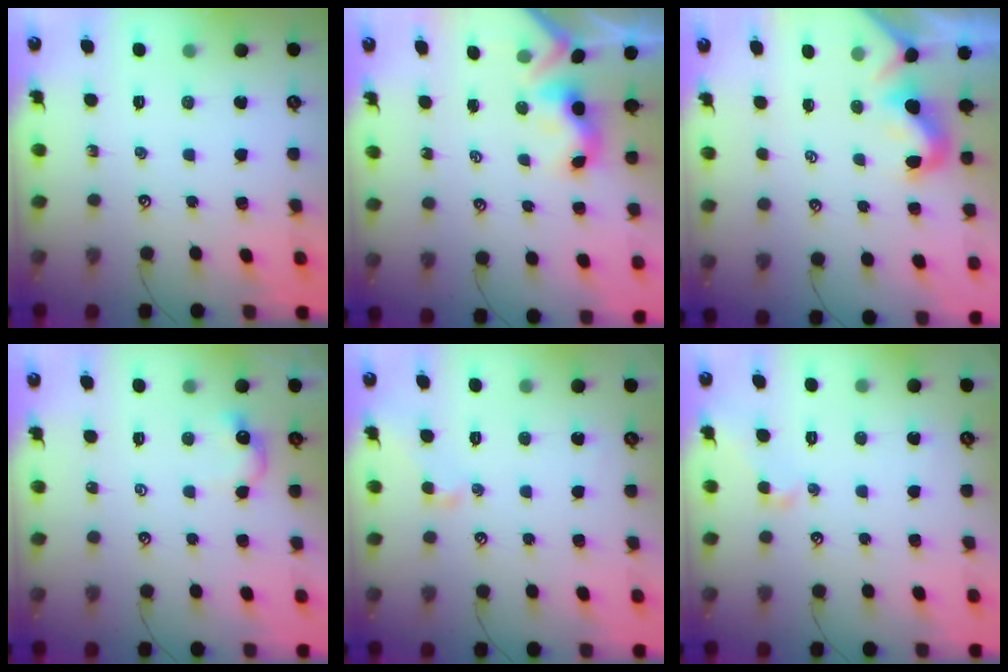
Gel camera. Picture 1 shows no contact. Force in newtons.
{"total": 3.0, "press": 3.0, "slide": 0.6}
{"total": 1.0, "press": 0.9, "slide": 0.4}
{"total": 3.2, "press": 3.1, "slide": 0.6}
{"total": 2.2, "press": 2.1, "slide": 0.5}
{"total": 0.9, "press": 0.8, "slide": 0.5}